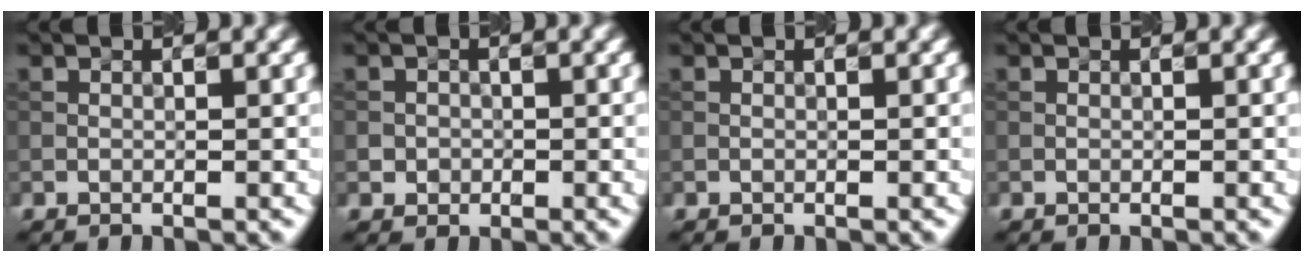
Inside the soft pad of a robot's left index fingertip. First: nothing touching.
{"total": 1.1, "force": [-0.2, 1.1, 0.2], "torque": [0.007, 0.000, -0.006]}
{"total": 0.0}
{"total": 0.0}